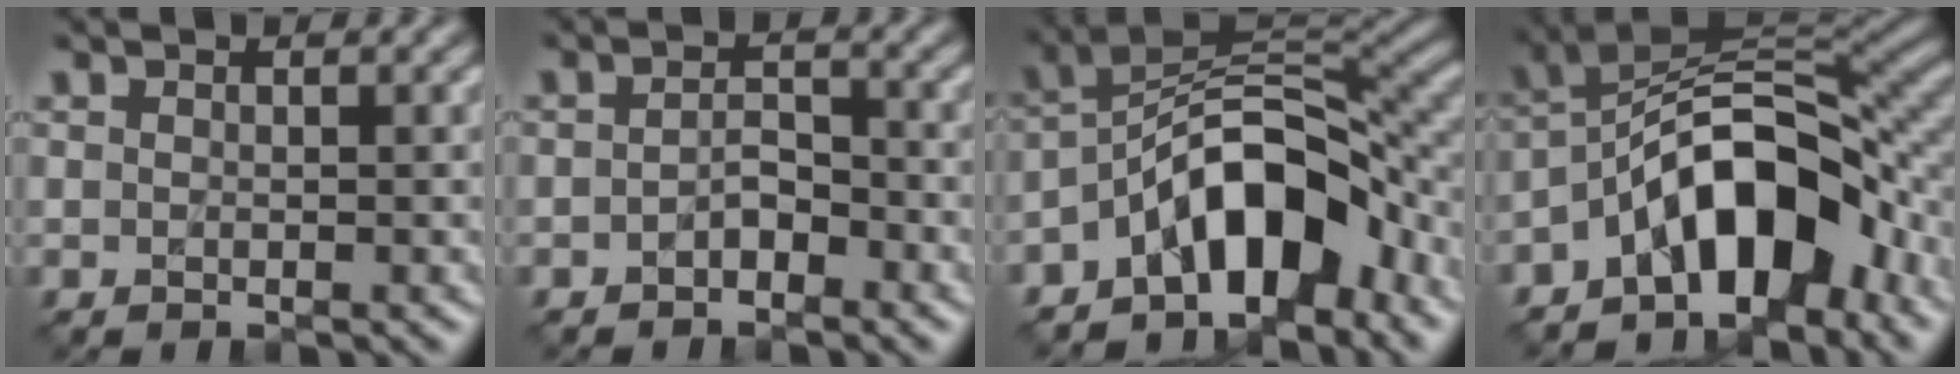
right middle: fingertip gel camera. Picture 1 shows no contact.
{"total": 1.7, "force": [-0.9, 0.9, 1.0], "torque": [-0.021, 0.006, -0.020]}
{"total": 8.9, "force": [-4.8, 4.0, 6.3], "torque": [-0.080, 0.018, -0.096]}
{"total": 10.0, "force": [-4.9, 4.7, 7.4], "torque": [-0.095, 0.021, -0.097]}